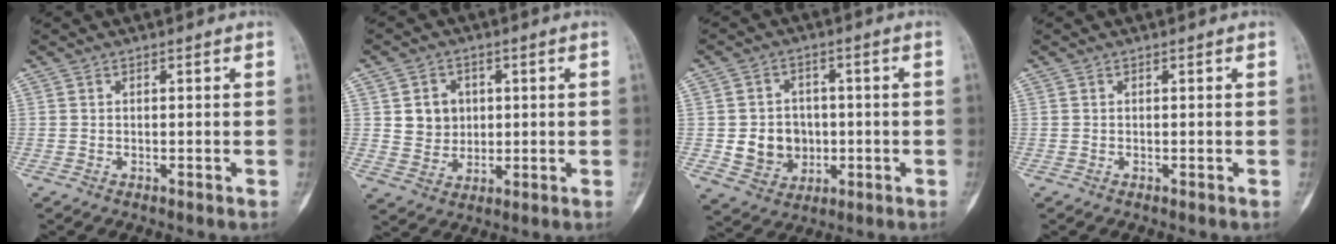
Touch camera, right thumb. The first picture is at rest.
{"total": 6.8, "force": [1.4, 6.0, 2.9], "torque": [-0.017, -0.005, 0.029]}
{"total": 8.5, "force": [-0.8, 7.4, 4.1], "torque": [-0.032, 0.006, -0.004]}
{"total": 0.0}